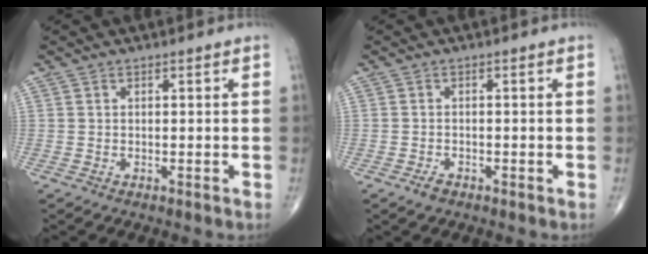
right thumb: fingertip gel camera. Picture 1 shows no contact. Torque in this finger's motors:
{"motor_torque": [-0.19, -0.04, -0.14, -0.11, -0.02]}